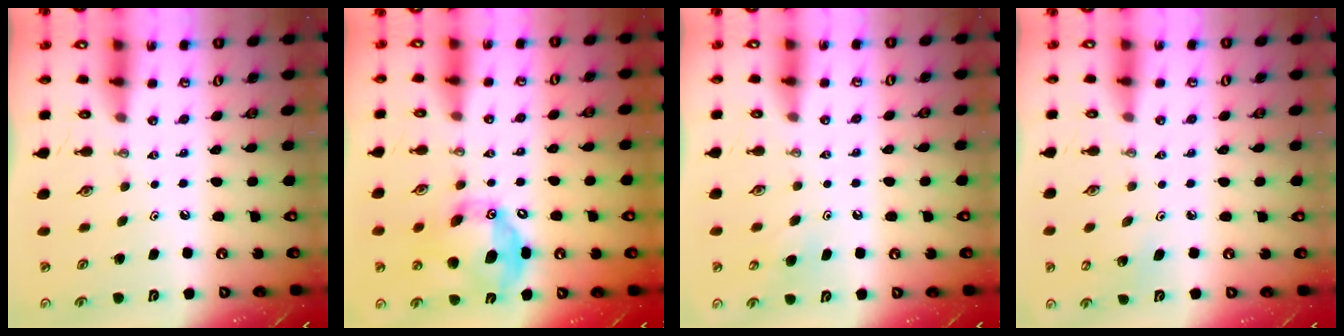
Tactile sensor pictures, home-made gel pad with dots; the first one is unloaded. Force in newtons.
{"total": 17.5, "press": 17.5, "slide": 0.4}
{"total": 5.1, "press": 5.0, "slide": 0.4}
{"total": 3.0, "press": 3.0, "slide": 0.2}